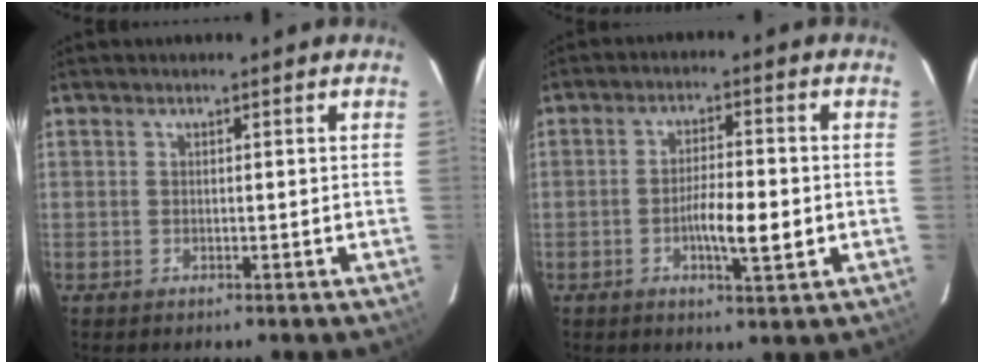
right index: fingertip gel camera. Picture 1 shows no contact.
{"total": 6.9, "force": [-1.5, 1.5, 6.6], "torque": [-0.116, 0.002, -0.025]}